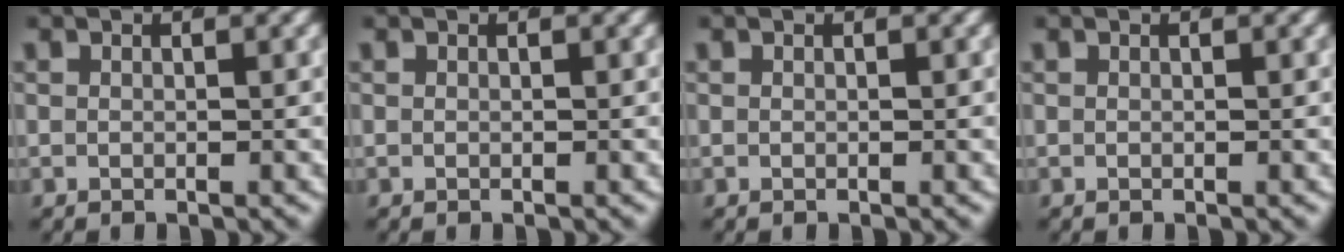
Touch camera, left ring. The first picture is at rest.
{"total": 0.0}
{"total": 0.0}
{"total": 0.0}